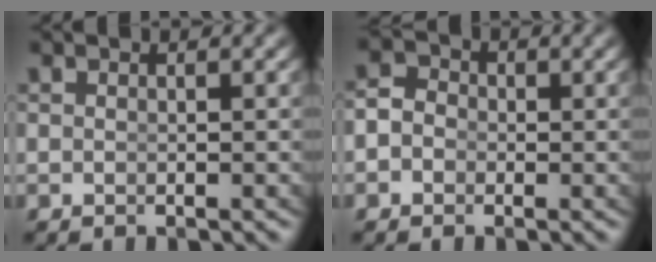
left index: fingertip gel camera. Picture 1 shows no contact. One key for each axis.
{"total": 3.8, "fx": -0.4, "fy": 3.5, "fz": 1.5, "tx": -0.026, "ty": -0.006, "tz": -0.017}